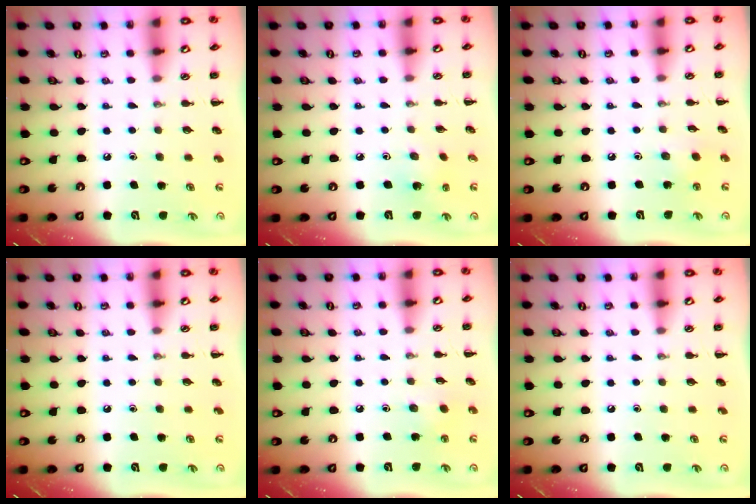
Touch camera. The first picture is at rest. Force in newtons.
{"total": 2.4, "press": 2.2, "slide": 0.8}
{"total": 2.7, "press": 2.6, "slide": 0.6}
{"total": 0.0}
{"total": 2.8, "press": 2.8, "slide": 0.7}
{"total": 0.0}